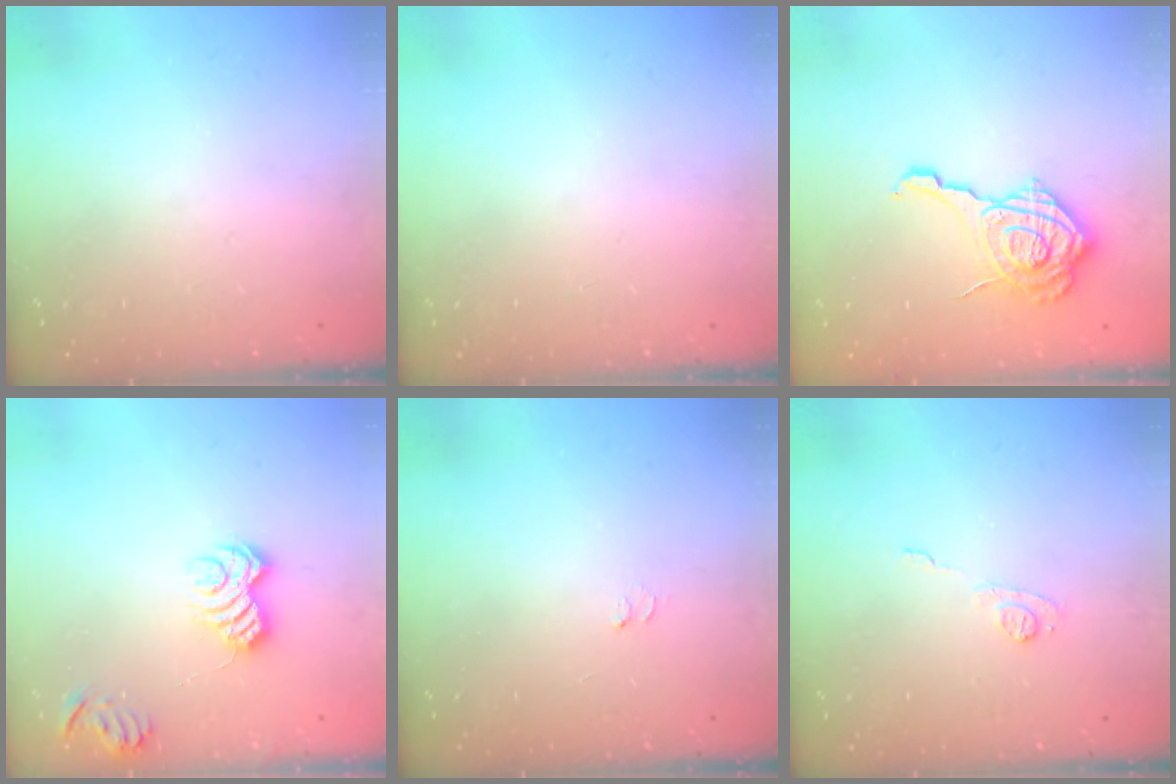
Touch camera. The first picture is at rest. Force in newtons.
{"total": 0.0}
{"total": 16.1, "press": 16.1, "slide": 1.2}
{"total": 7.5, "press": 7.5, "slide": 0.6}
{"total": 3.7, "press": 3.6, "slide": 0.4}
{"total": 5.7, "press": 5.7, "slide": 0.6}